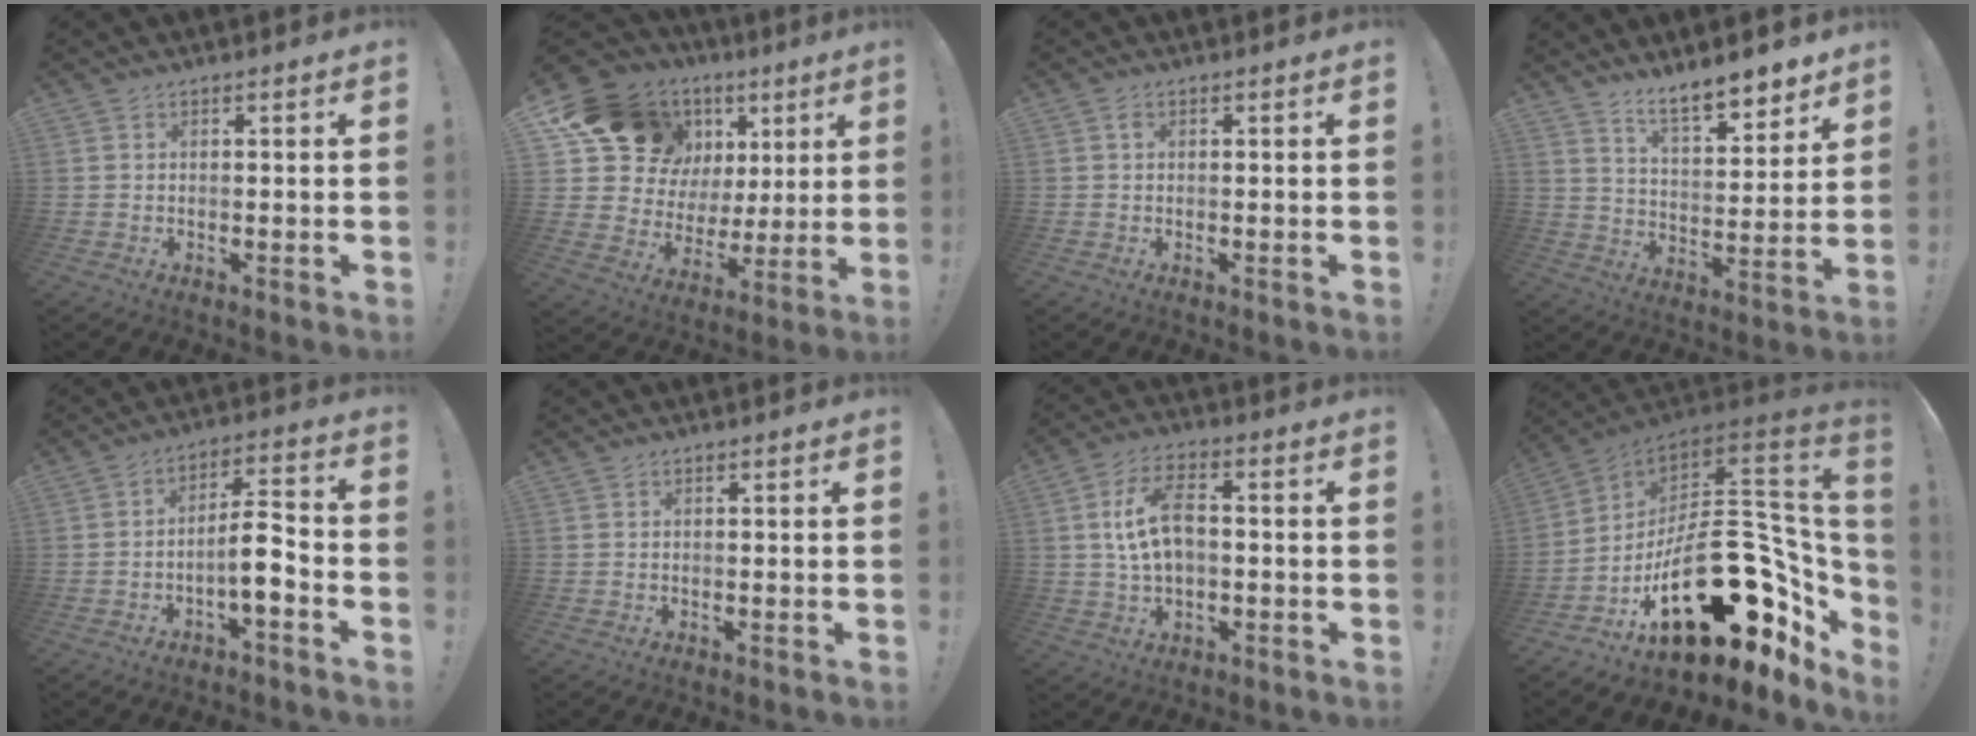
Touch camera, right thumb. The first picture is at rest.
{"total": 18.5, "force": [10.9, 12.6, 7.9], "torque": [-0.121, -0.070, 0.228]}
{"total": 0.7, "force": [0.1, 0.6, 0.4], "torque": [-0.005, 0.002, 0.000]}
{"total": 10.5, "force": [8.9, 2.8, 4.8], "torque": [-0.073, -0.065, 0.161]}
{"total": 9.5, "force": [-3.1, 2.7, 8.6], "torque": [-0.136, 0.017, -0.057]}
{"total": 0.0}
{"total": 11.4, "force": [0.7, 6.9, 9.0], "torque": [-0.155, 0.013, 0.016]}
{"total": 34.0, "force": [-9.8, 17.6, 27.4], "torque": [-0.381, 0.024, -0.110]}